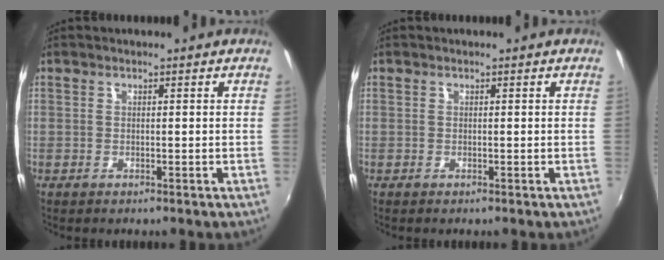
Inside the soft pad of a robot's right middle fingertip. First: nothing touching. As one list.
[{"total": 0.0}]